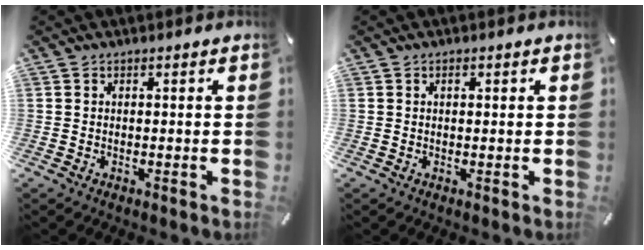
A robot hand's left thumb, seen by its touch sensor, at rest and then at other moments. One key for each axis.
{"total": 0.7, "fx": 0.3, "fy": 0.3, "fz": 0.6, "tx": -0.012, "ty": 0.002, "tz": 0.004}